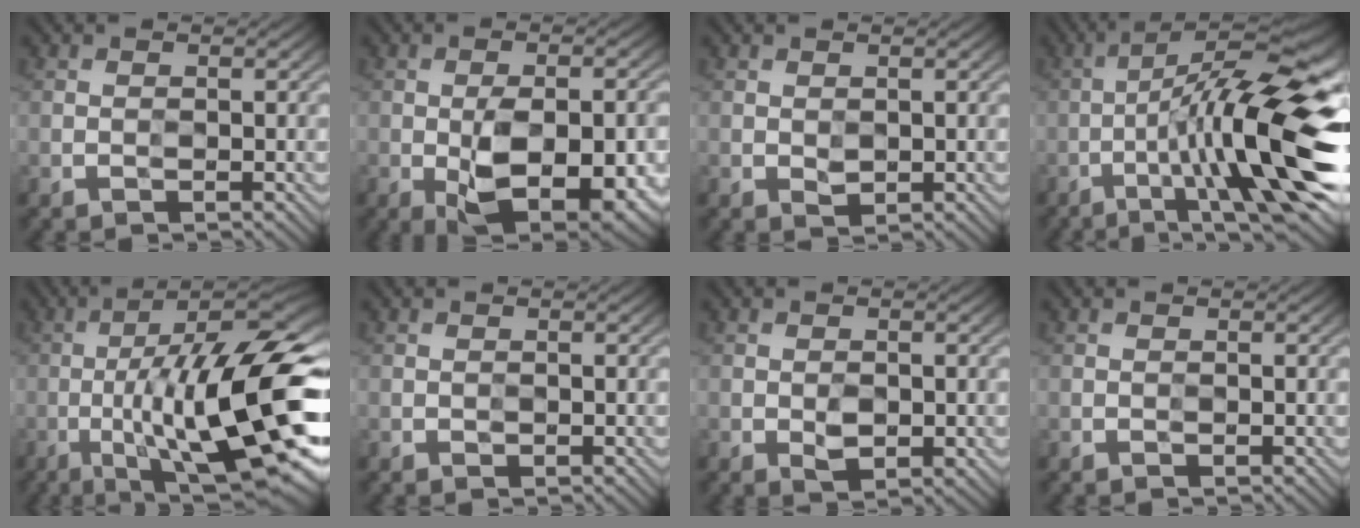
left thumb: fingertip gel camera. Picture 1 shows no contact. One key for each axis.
{"total": 11.4, "fx": -3.5, "fy": 5.7, "fz": 9.2, "tx": -0.140, "ty": -0.023, "tz": -0.043}
{"total": 1.0, "fx": 0.3, "fy": 0.9, "fz": 0.5, "tx": -0.009, "ty": -0.004, "tz": 0.009}
{"total": 17.1, "fx": -4.3, "fy": 3.9, "fz": 16.1, "tx": -0.230, "ty": 0.006, "tz": -0.055}
{"total": 19.6, "fx": -4.6, "fy": 5.4, "fz": 18.2, "tx": -0.273, "ty": -0.005, "tz": -0.062}
{"total": 0.9, "fx": -0.1, "fy": 0.8, "fz": 0.5, "tx": -0.009, "ty": -0.002, "tz": 0.000}
{"total": 2.2, "fx": -0.5, "fy": 1.5, "fz": 1.5, "tx": -0.024, "ty": -0.006, "tz": -0.004}
{"total": 0.0}